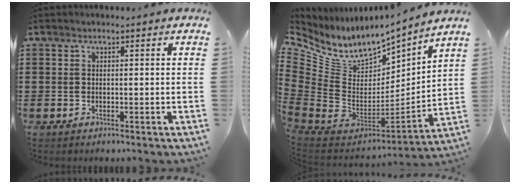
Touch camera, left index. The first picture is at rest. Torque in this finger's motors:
{"motor_torque": [2.04, -0.10, 0.03, 0.01]}